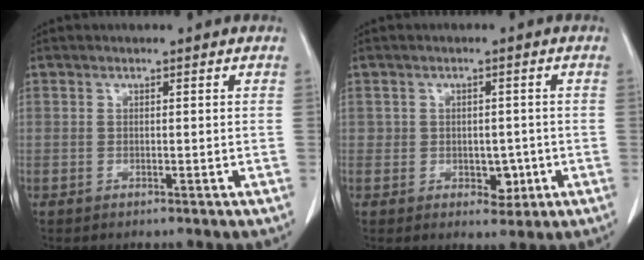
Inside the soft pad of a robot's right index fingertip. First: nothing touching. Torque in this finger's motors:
{"motor_torque": [0.00, 0.01, -0.07, 0.00]}